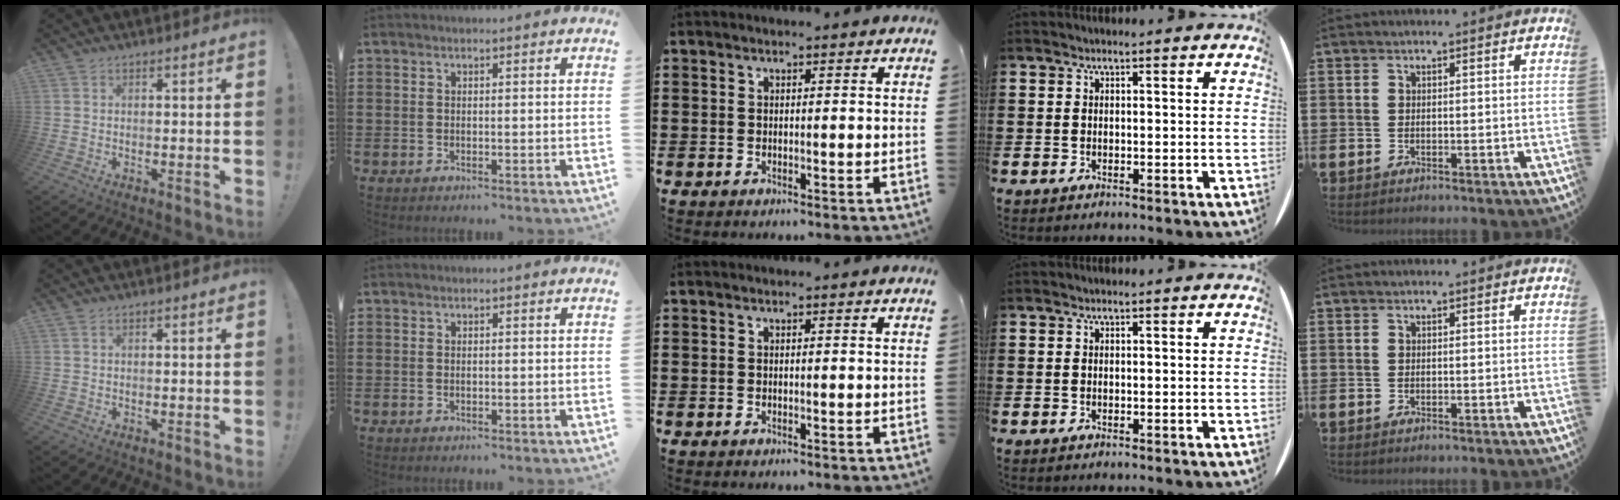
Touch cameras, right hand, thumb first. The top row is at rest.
{"thumb": {"total": 0.6, "force": [0.4, 0.3, 0.4], "torque": [0.000, -0.002, 0.005]}, "index": {"total": 0.5, "force": [0.0, 0.3, 0.5], "torque": [-0.010, 0.000, -0.001]}}